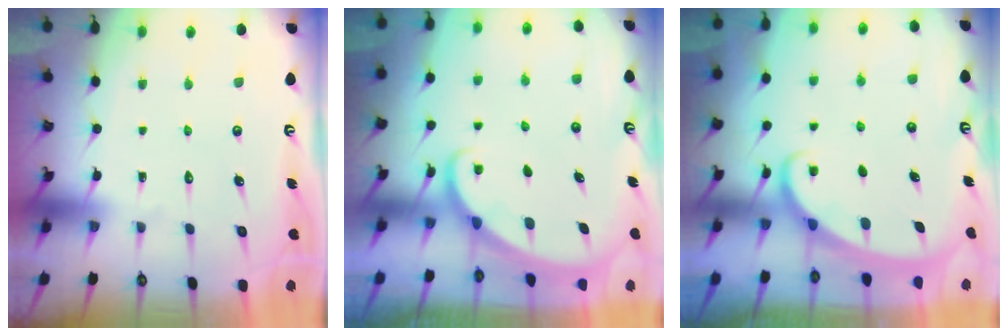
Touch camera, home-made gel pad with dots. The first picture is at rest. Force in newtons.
{"total": 1.6, "press": 1.6, "slide": 0.1}
{"total": 2.3, "press": 2.3, "slide": 0.4}